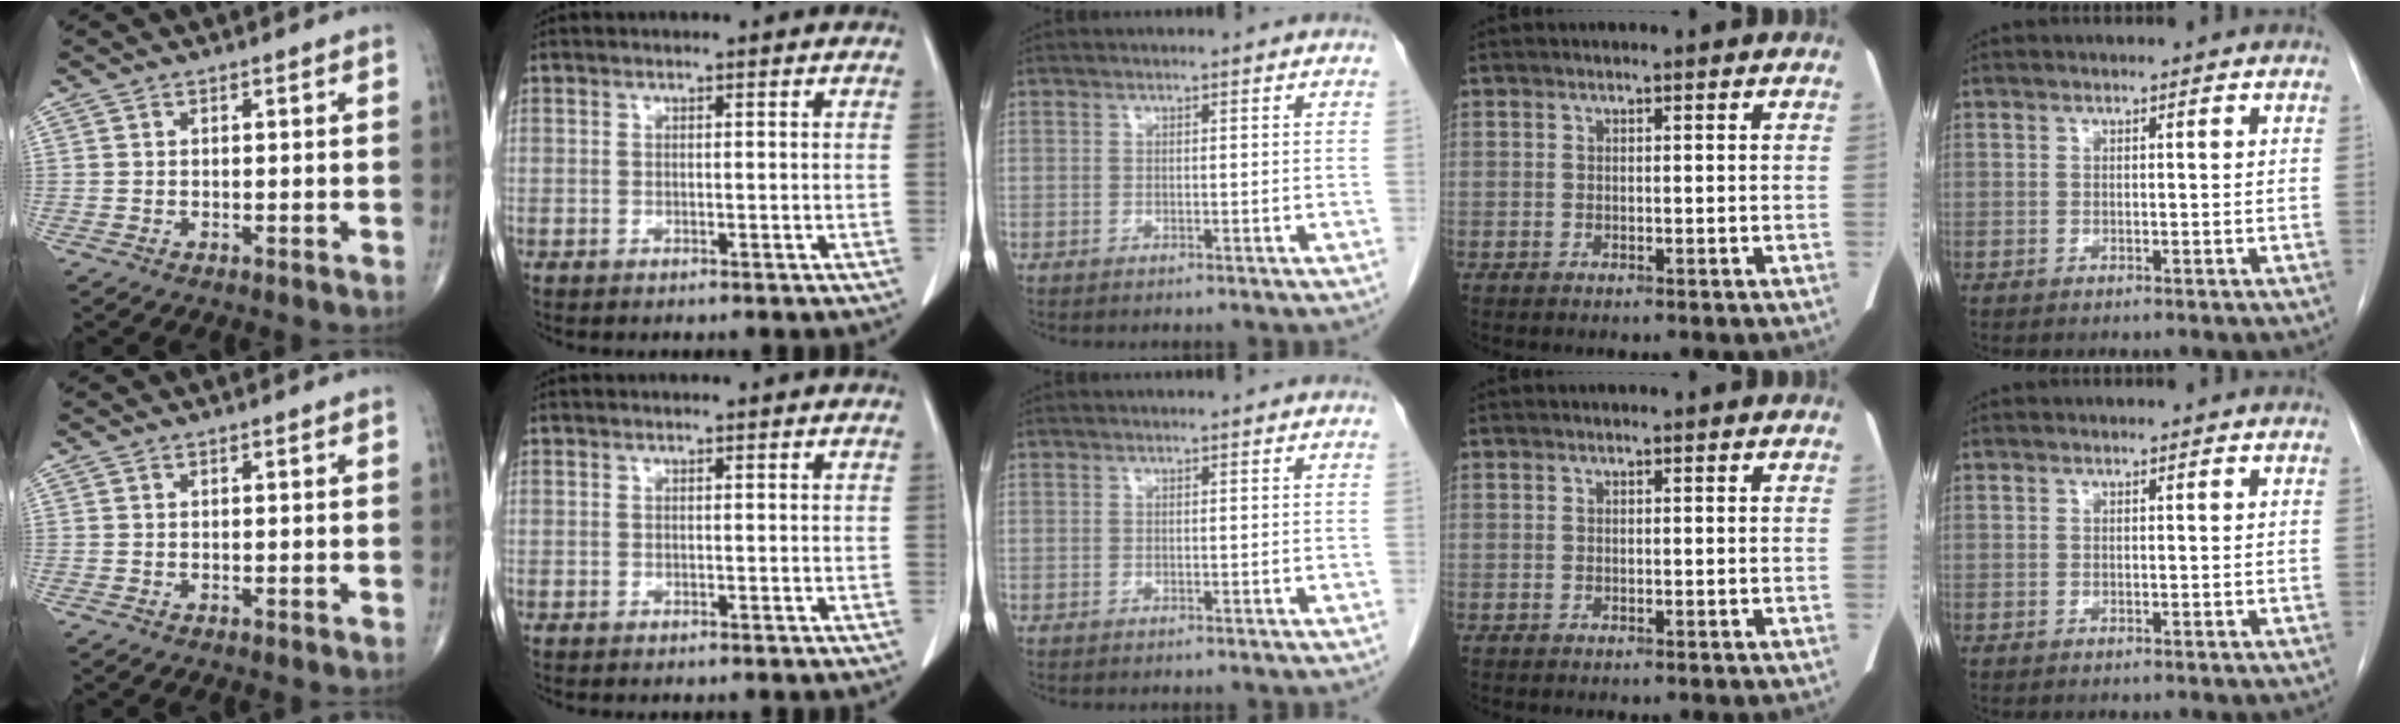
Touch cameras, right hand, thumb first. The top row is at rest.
{}